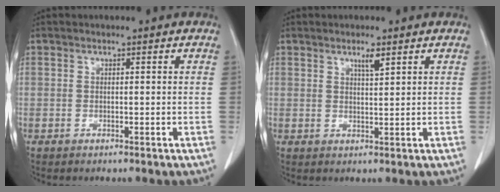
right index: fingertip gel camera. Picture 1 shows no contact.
{"total": 2.1, "force": [1.4, 0.2, 1.6], "torque": [-0.030, -0.003, 0.025]}